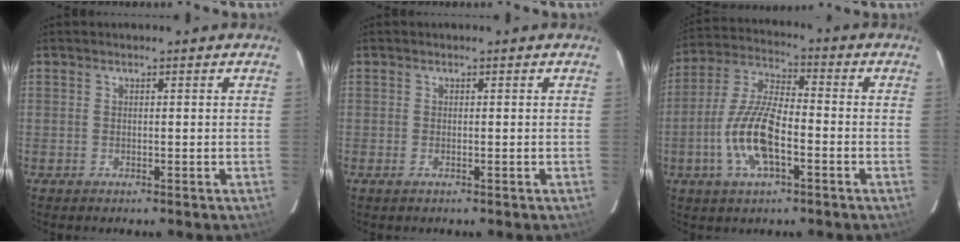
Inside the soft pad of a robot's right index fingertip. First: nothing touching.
{"total": 0.7, "force": [-0.4, 0.2, 0.5], "torque": [-0.012, -0.002, -0.007]}
{"total": 13.0, "force": [-4.1, 4.7, 11.4], "torque": [-0.243, 0.000, -0.082]}